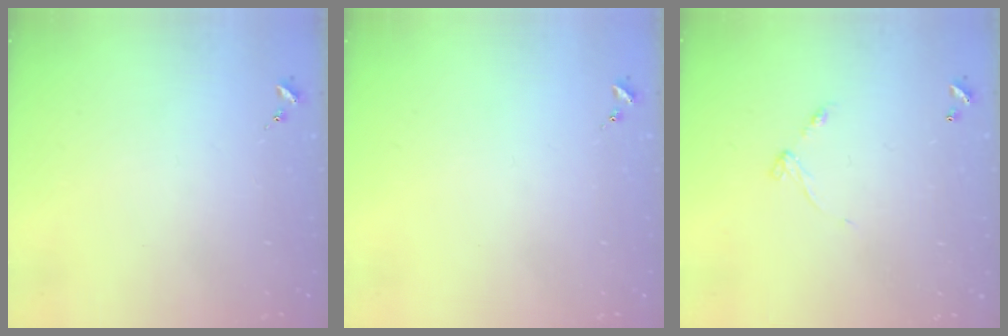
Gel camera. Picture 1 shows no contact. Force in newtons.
{"total": 0.0}
{"total": 5.6, "press": 5.6, "slide": 0.5}